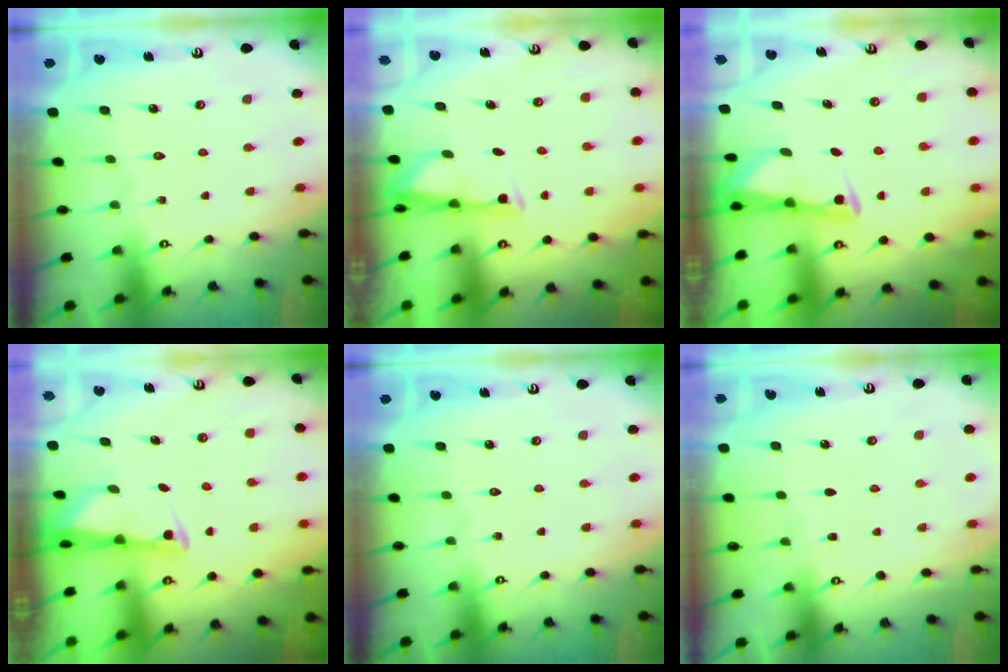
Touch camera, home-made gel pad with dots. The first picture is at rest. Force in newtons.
{"total": 3.0, "press": 3.0, "slide": 0.6}
{"total": 3.3, "press": 3.3, "slide": 0.4}
{"total": 2.0, "press": 2.0, "slide": 0.3}
{"total": 0.0}
{"total": 2.4, "press": 2.4, "slide": 0.4}